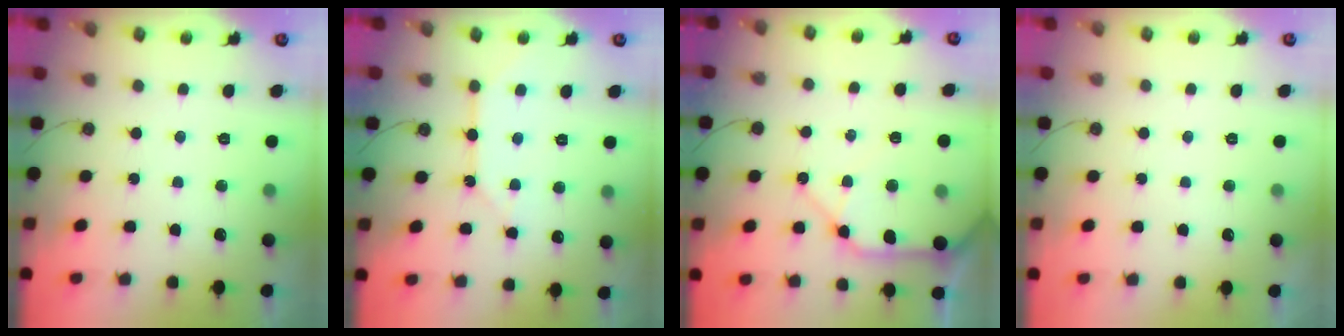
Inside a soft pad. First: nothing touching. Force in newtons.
{"total": 9.3, "press": 9.2, "slide": 1.1}
{"total": 13.4, "press": 13.2, "slide": 1.8}
{"total": 0.0}